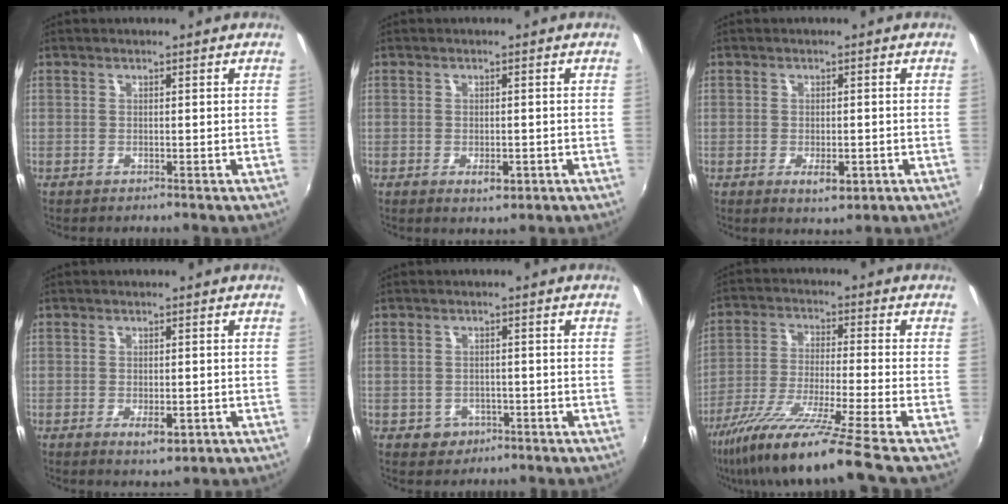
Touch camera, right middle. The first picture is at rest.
{"total": 2.8, "force": [-1.1, 1.4, 2.2], "torque": [-0.040, -0.006, -0.012]}
{"total": 3.6, "force": [-1.3, 1.7, 2.9], "torque": [-0.053, -0.009, -0.017]}
{"total": 3.5, "force": [-1.2, 1.7, 2.8], "torque": [-0.051, -0.009, -0.015]}
{"total": 3.7, "force": [-1.5, 3.2, 1.0], "torque": [-0.030, 0.003, -0.014]}
{"total": 18.6, "force": [-14.3, -1.5, 11.7], "torque": [-0.220, -0.054, -0.246]}